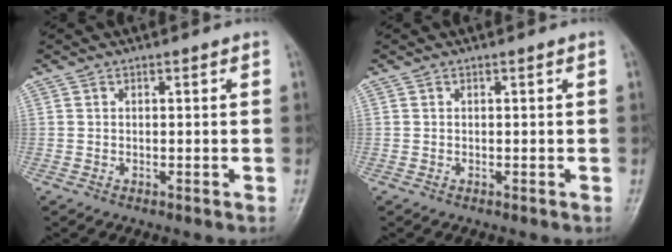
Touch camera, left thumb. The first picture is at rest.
{"total": 0.0}